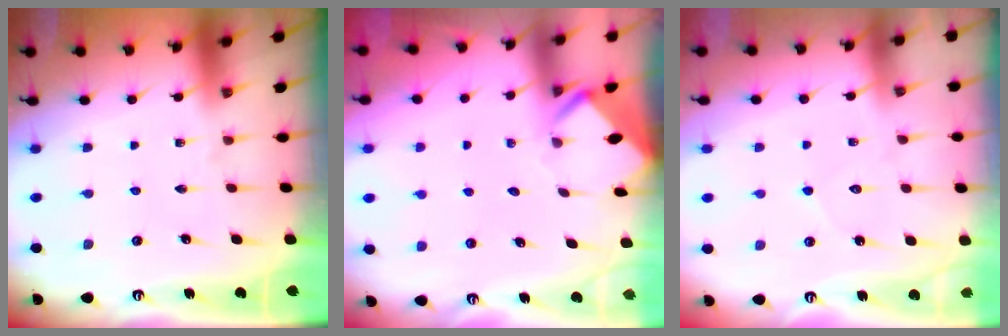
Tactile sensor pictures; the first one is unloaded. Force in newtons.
{"total": 3.5, "press": 3.5, "slide": 0.3}
{"total": 5.1, "press": 5.0, "slide": 0.4}